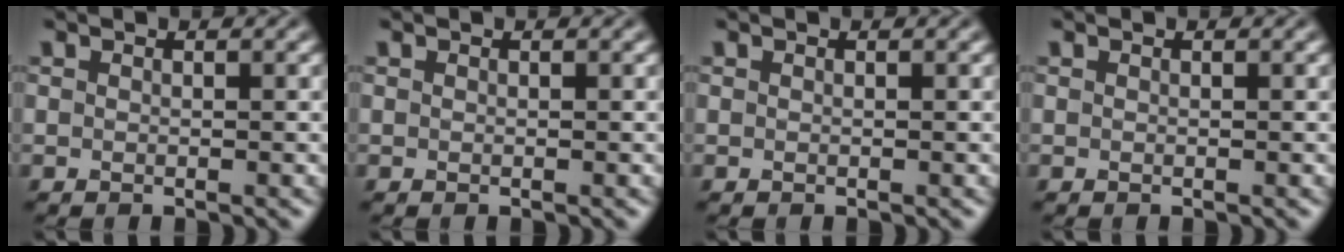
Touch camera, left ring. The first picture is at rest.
{"total": 0.0}
{"total": 0.0}
{"total": 0.0}